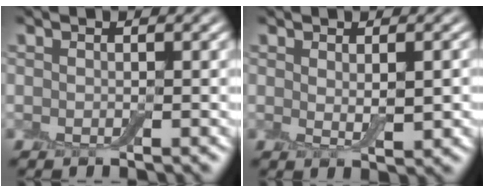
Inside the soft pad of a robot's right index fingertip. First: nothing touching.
{"total": 2.3, "force": [0.4, 0.6, 2.1], "torque": [-0.039, -0.006, 0.010]}